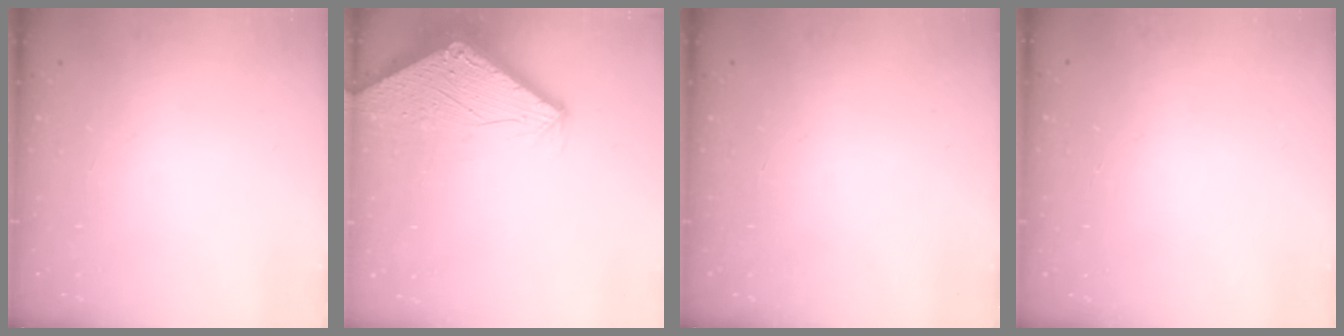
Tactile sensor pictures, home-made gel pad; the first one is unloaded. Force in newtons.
{"total": 2.8, "press": 2.8, "slide": 0.1}
{"total": 0.0}
{"total": 0.0}